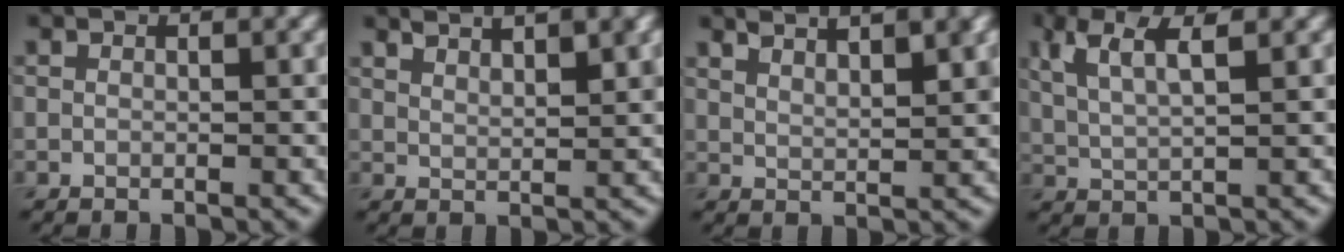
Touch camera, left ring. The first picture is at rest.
{"total": 4.1, "force": [3.1, 1.2, 2.5], "torque": [-0.012, 0.013, 0.030]}
{"total": 5.0, "force": [3.7, 1.5, 3.0], "torque": [-0.020, 0.019, 0.034]}
{"total": 4.3, "force": [2.2, 1.2, 3.5], "torque": [-0.073, 0.006, 0.046]}